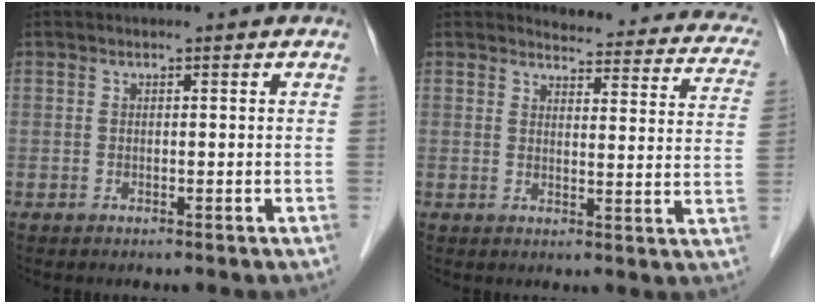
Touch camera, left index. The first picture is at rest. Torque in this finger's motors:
{"motor_torque": [0.26, -0.49, 0.00, 0.00]}